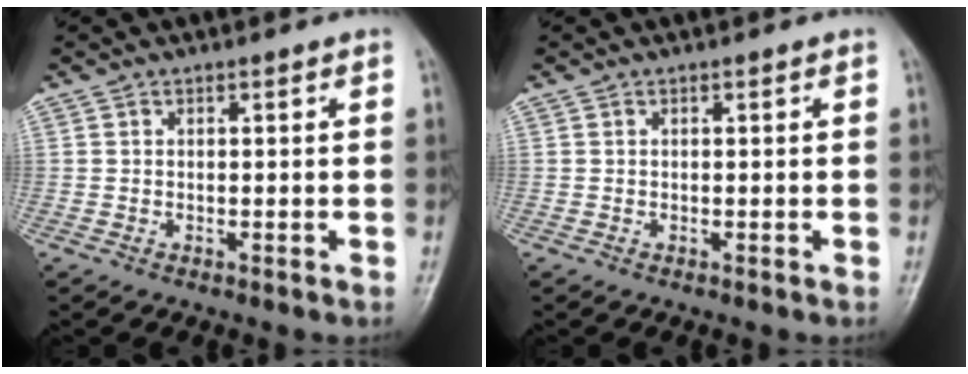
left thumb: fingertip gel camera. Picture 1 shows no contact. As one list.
[{"total": 0.0}]